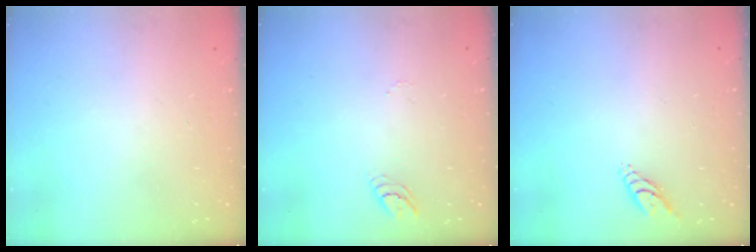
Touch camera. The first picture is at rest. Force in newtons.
{"total": 3.6, "press": 3.5, "slide": 0.3}
{"total": 4.9, "press": 4.9, "slide": 0.3}